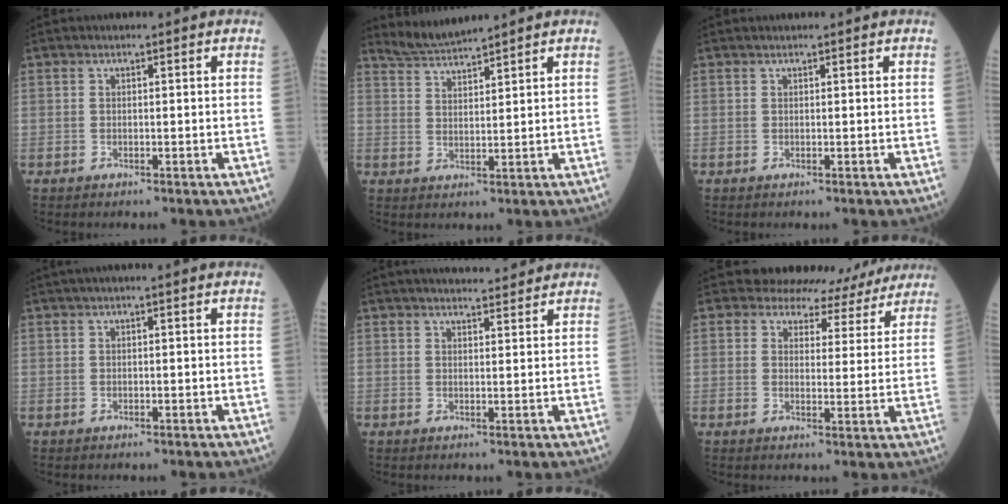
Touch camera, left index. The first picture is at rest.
{"total": 4.0, "force": [3.9, -1.0, 0.0], "torque": [-0.011, 0.002, 0.082]}
{"total": 0.9, "force": [0.8, 0.1, 0.2], "torque": [-0.009, 0.014, 0.017]}
{"total": 1.3, "force": [0.9, -0.2, 0.9], "torque": [-0.020, 0.016, 0.019]}
{"total": 8.1, "force": [7.7, 1.2, 2.4], "torque": [-0.032, 0.013, 0.099]}
{"total": 11.2, "force": [10.4, 4.1, -0.1], "torque": [0.033, -0.012, 0.100]}